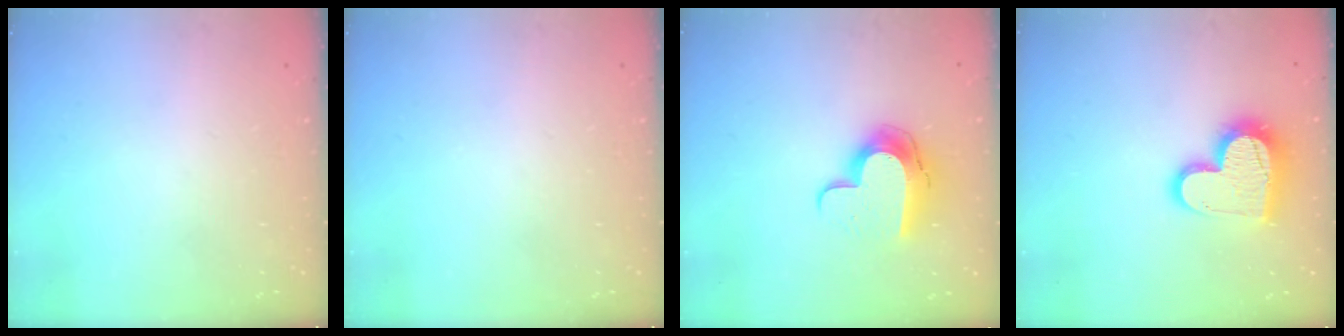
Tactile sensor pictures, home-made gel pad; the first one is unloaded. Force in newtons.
{"total": 0.0}
{"total": 12.1, "press": 12.0, "slide": 0.9}
{"total": 15.2, "press": 15.1, "slide": 1.4}